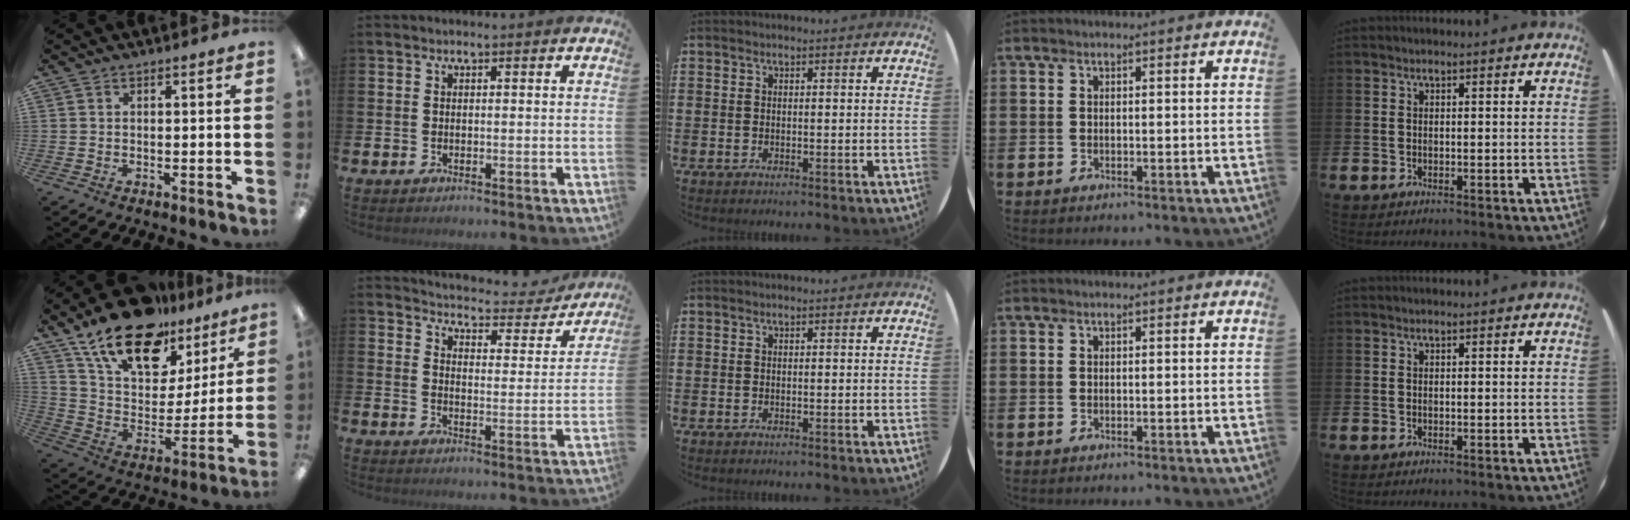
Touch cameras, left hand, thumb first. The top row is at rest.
{"thumb": {"total": 20.1, "force": [14.0, 10.1, 10.3], "torque": [-0.188, -0.082, 0.250]}, "index": {"total": 4.3, "force": [4.2, 0.9, 0.4], "torque": [-0.025, -0.039, 0.065]}}